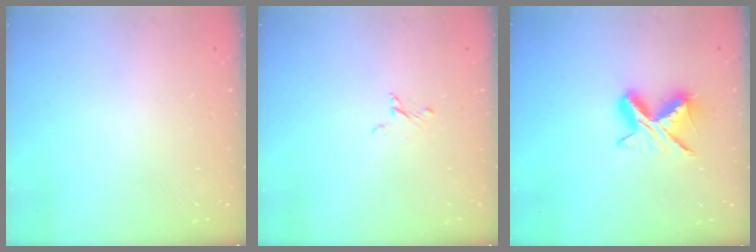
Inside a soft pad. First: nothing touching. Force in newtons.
{"total": 2.1, "press": 2.1, "slide": 0.1}
{"total": 8.7, "press": 8.6, "slide": 0.6}